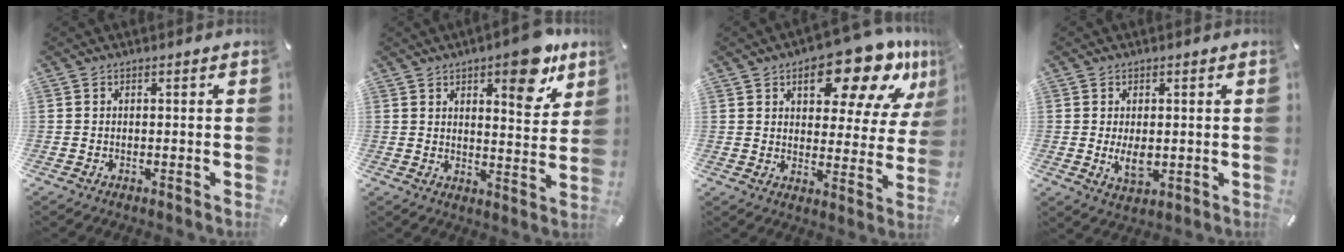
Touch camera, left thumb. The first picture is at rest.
{"total": 11.7, "force": [7.6, 4.3, 7.9], "torque": [-0.090, -0.046, 0.121]}
{"total": 17.4, "force": [11.2, 7.8, 10.7], "torque": [-0.134, -0.068, 0.182]}
{"total": 4.9, "force": [-0.1, 3.0, 3.9], "torque": [-0.085, -0.007, -0.005]}